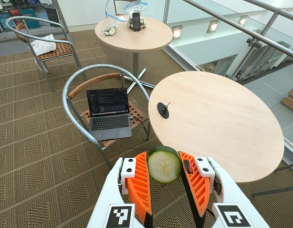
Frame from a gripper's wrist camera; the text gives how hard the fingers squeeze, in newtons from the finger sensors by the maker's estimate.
{"total": 8.5, "left": 7.7, "right": 9.2}